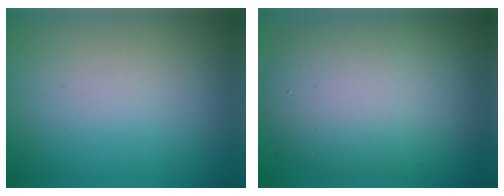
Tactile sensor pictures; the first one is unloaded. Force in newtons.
{"total": 9.5, "press": 9.4, "slide": 0.5}